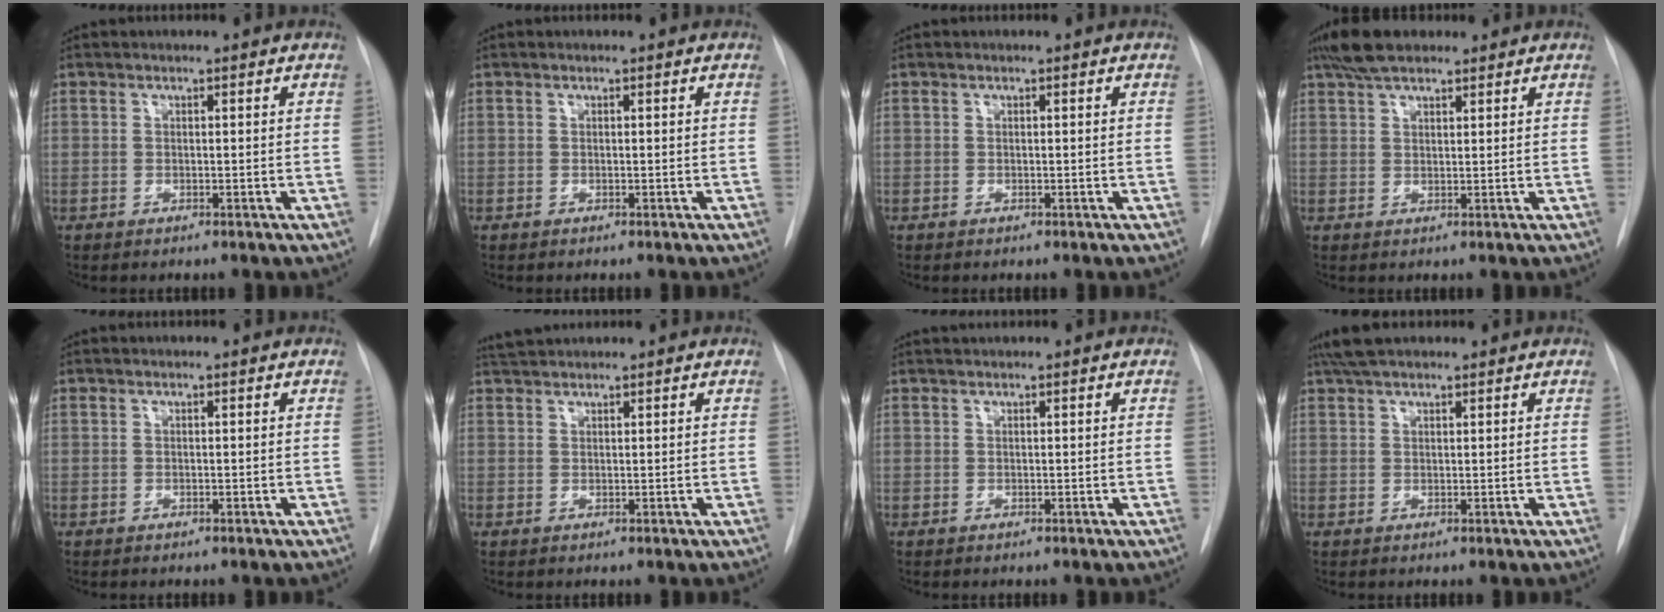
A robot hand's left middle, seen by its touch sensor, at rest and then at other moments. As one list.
[{"total": 0.0}, {"total": 0.0}, {"total": 6.3, "force": [4.9, 2.2, 3.3], "torque": [-0.068, 0.021, 0.089]}, {"total": 0.0}, {"total": 2.6, "force": [2.6, 0.1, 0.5], "torque": [-0.016, 0.019, 0.050]}, {"total": 0.9, "force": [0.8, -0.2, 0.2], "torque": [-0.008, 0.012, 0.020]}, {"total": 5.3, "force": [4.3, 1.4, 2.6], "torque": [-0.050, 0.029, 0.079]}]